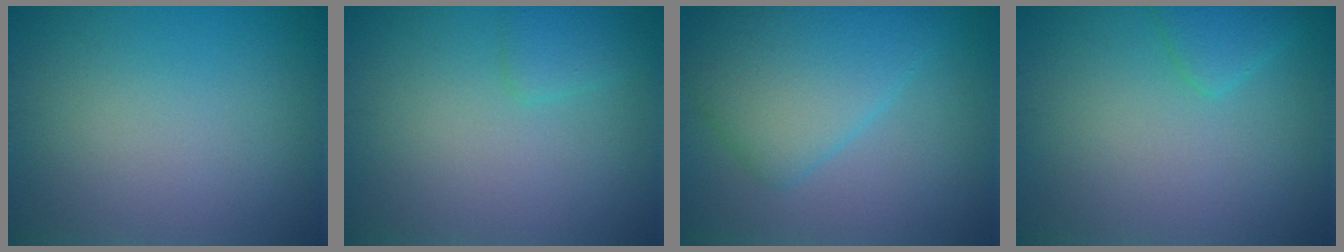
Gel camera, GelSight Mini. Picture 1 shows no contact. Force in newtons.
{"total": 1.6, "press": 1.6, "slide": 0.1}
{"total": 6.1, "press": 6.1, "slide": 0.1}
{"total": 2.0, "press": 2.0, "slide": 0.1}